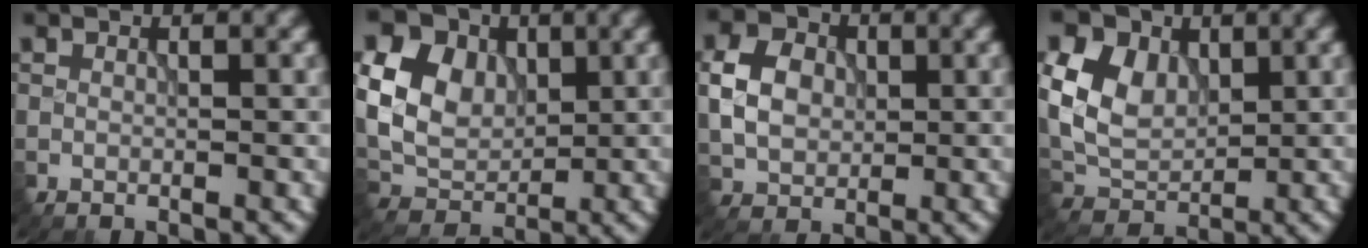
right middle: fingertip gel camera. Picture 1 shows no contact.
{"total": 8.8, "force": [2.0, 6.7, 5.4], "torque": [-0.124, 0.004, 0.026]}
{"total": 4.7, "force": [0.3, 3.8, 2.7], "torque": [-0.056, 0.007, 0.000]}
{"total": 7.4, "force": [2.1, 5.3, 4.7], "torque": [-0.122, 0.005, 0.031]}